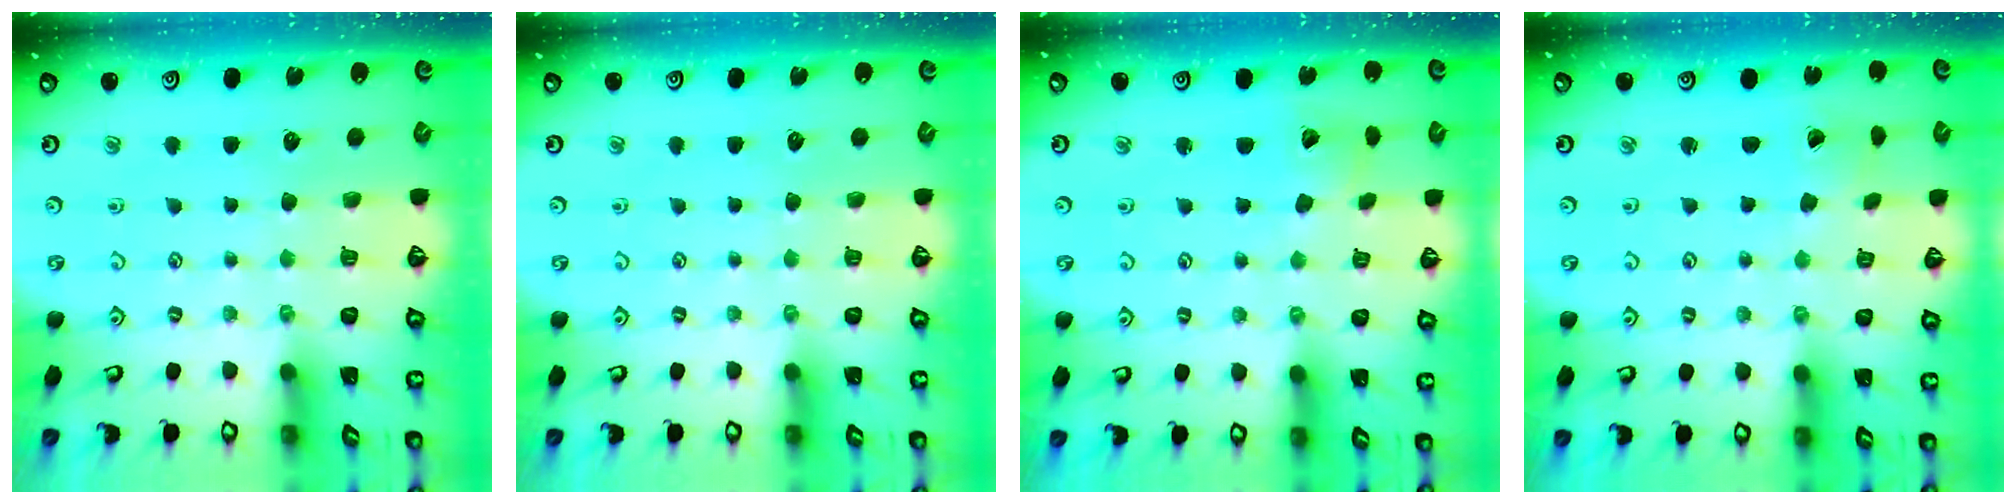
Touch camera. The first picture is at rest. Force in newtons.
{"total": 0.0}
{"total": 4.7, "press": 4.6, "slide": 0.6}
{"total": 1.5, "press": 1.5, "slide": 0.3}